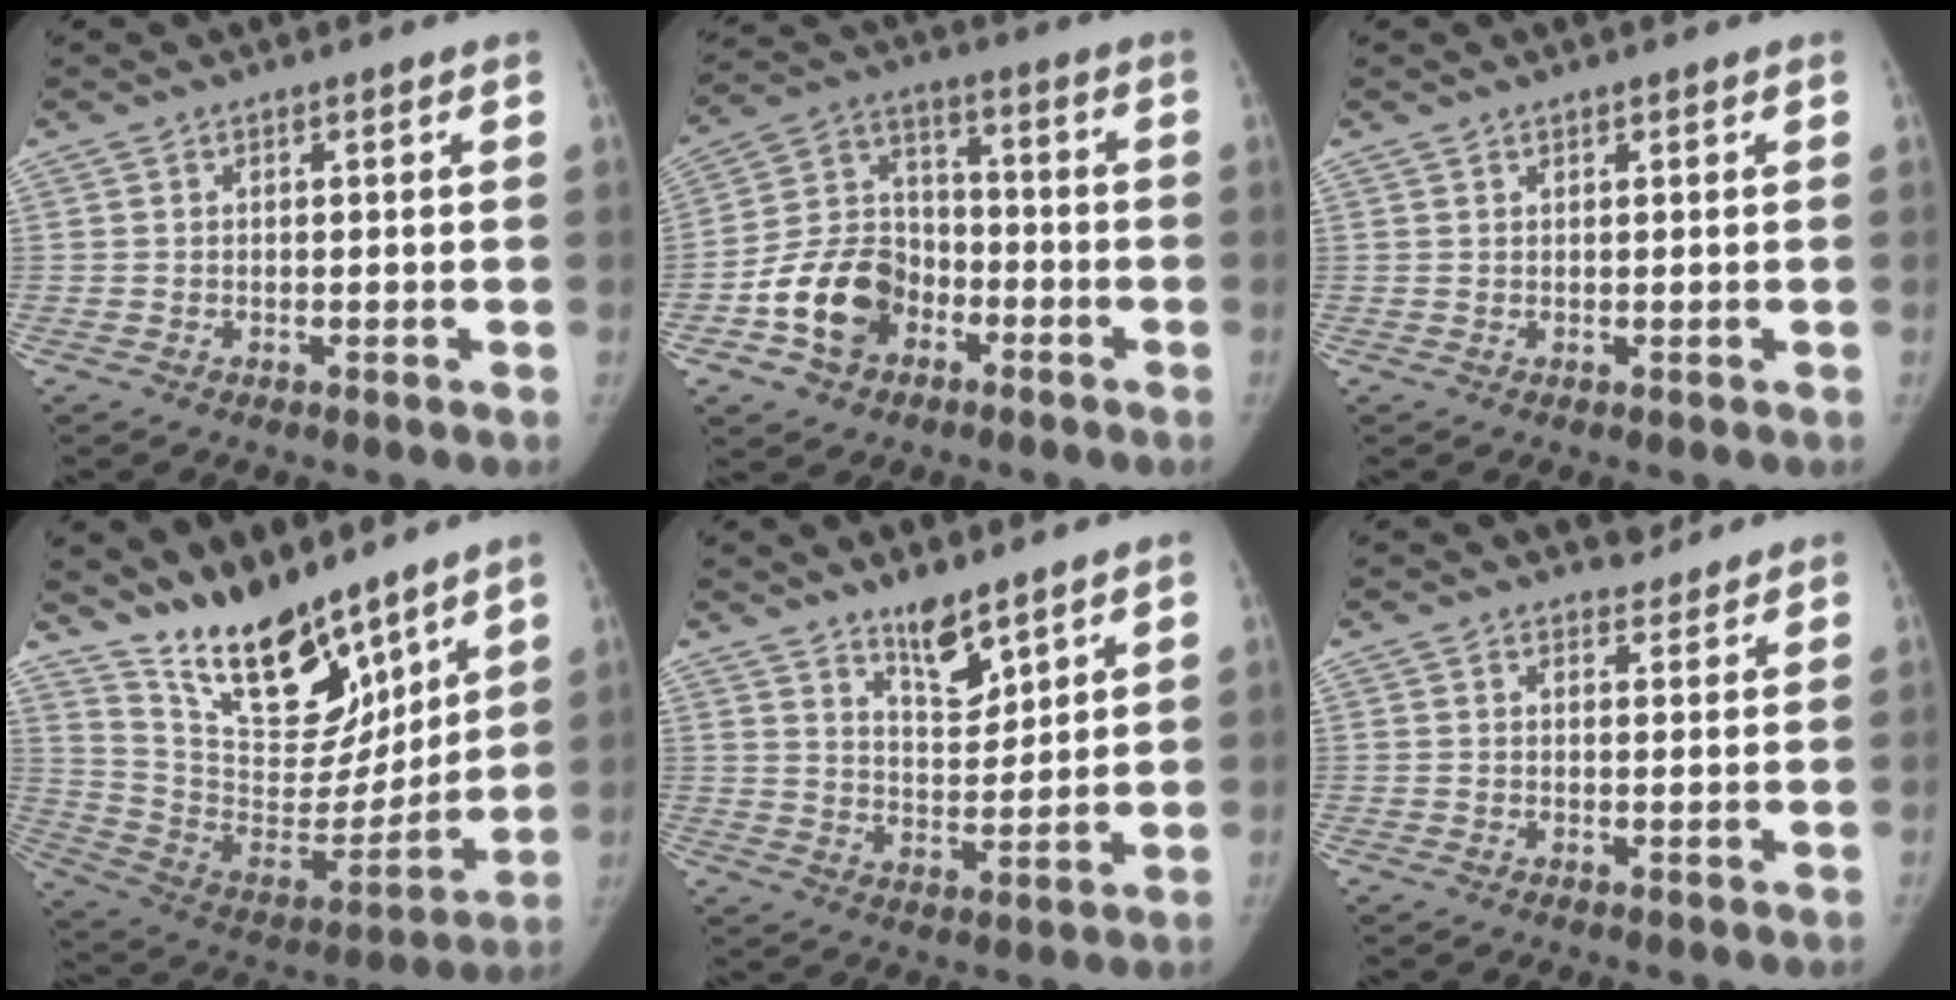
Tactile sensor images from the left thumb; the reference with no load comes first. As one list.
[{"total": 13.4, "force": [-5.6, 10.2, 6.8], "torque": [-0.094, 0.045, -0.103]}, {"total": 0.6, "force": [0.5, 0.3, 0.1], "torque": [0.001, -0.004, 0.007]}, {"total": 21.2, "force": [16.1, 8.8, 10.7], "torque": [-0.131, -0.096, 0.288]}, {"total": 8.1, "force": [6.2, 2.8, 4.3], "torque": [-0.049, -0.054, 0.111]}, {"total": 2.5, "force": [2.2, 1.1, -0.1], "torque": [0.017, -0.016, 0.029]}]